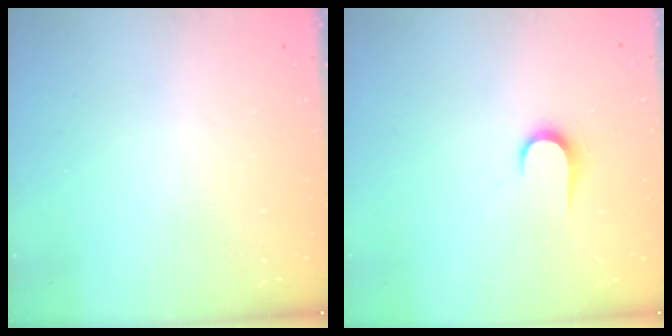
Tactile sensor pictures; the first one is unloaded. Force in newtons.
{"total": 6.1, "press": 6.1, "slide": 0.6}